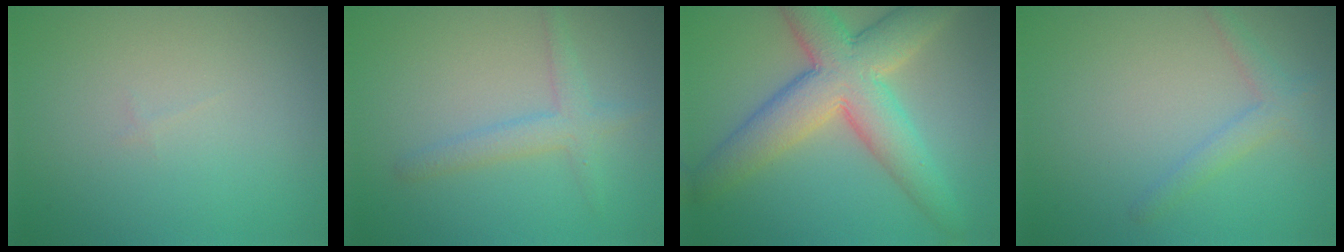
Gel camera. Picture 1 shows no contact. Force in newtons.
{"total": 2.3, "press": 2.3, "slide": 0.1}
{"total": 8.6, "press": 8.5, "slide": 0.4}
{"total": 1.8, "press": 1.8, "slide": 0.0}